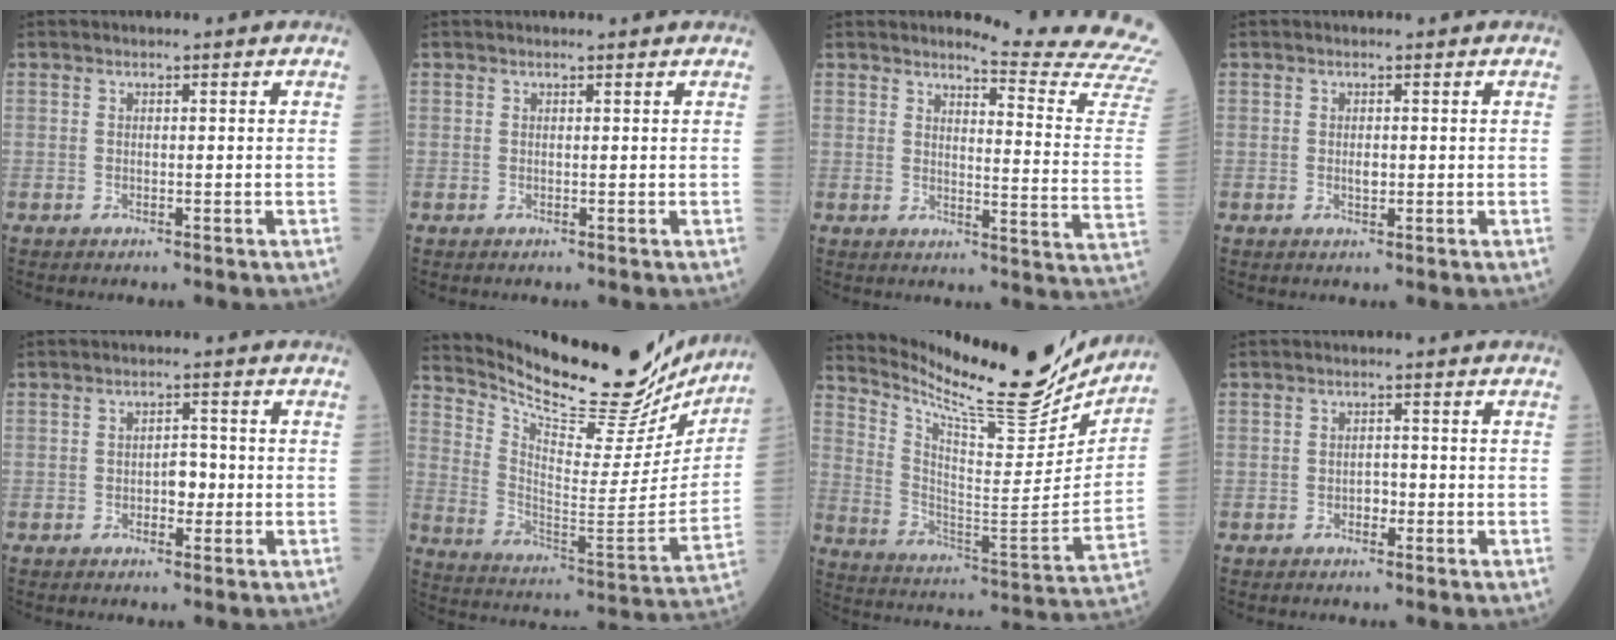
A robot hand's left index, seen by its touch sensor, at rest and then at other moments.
{"total": 0.7, "force": [0.7, 0.0, 0.1], "torque": [-0.009, 0.002, 0.008]}
{"total": 15.2, "force": [14.9, -2.4, 2.0], "torque": [-0.023, -0.167, 0.149]}
{"total": 1.1, "force": [0.0, 0.6, 0.9], "torque": [-0.018, -0.001, 0.000]}
{"total": 2.5, "force": [-0.6, 1.4, 2.0], "torque": [-0.024, 0.005, -0.011]}
{"total": 23.1, "force": [21.0, 4.6, 8.3], "torque": [-0.143, -0.062, 0.304]}
{"total": 20.8, "force": [19.1, 2.4, 7.7], "torque": [-0.147, -0.062, 0.290]}
{"total": 1.4, "force": [-0.6, 0.9, 0.9], "torque": [-0.011, 0.004, -0.012]}